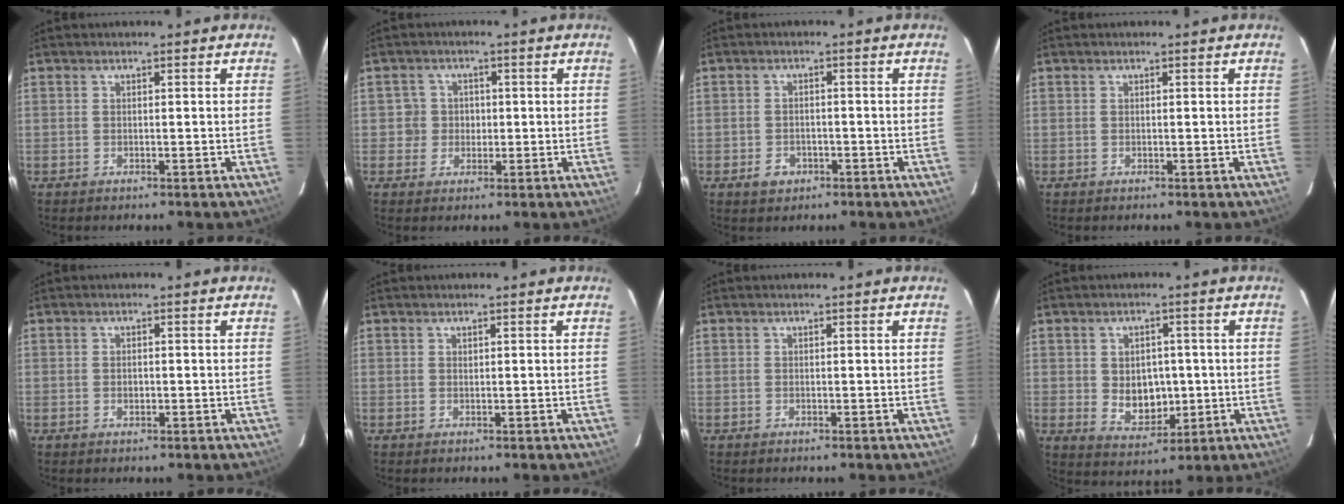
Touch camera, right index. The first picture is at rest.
{"total": 3.4, "force": [-0.2, 3.4, -0.1], "torque": [0.014, 0.020, -0.003]}
{"total": 3.3, "force": [-1.7, 2.5, 1.2], "torque": [-0.028, 0.002, -0.024]}
{"total": 0.0}
{"total": 1.1, "force": [-0.3, 0.8, 0.7], "torque": [-0.011, 0.003, -0.004]}
{"total": 0.0}
{"total": 0.0}
{"total": 7.3, "force": [-0.3, 5.7, 4.5], "torque": [-0.082, -0.001, 0.012]}